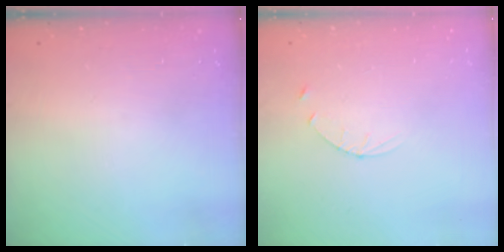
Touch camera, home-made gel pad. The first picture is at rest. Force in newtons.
{"total": 3.0, "press": 2.9, "slide": 0.4}